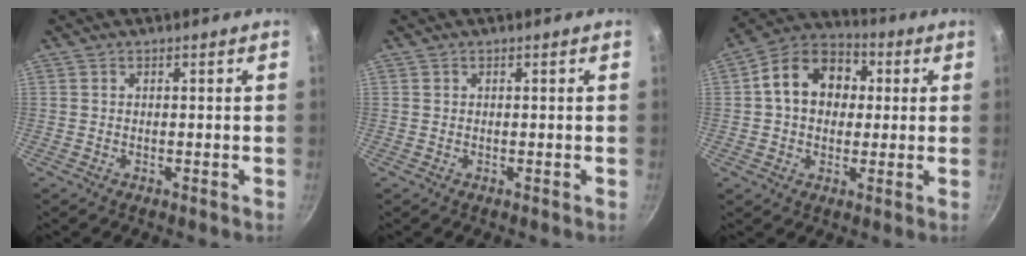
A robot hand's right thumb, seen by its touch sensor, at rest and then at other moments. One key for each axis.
{"total": 0.0}
{"total": 13.6, "fx": 2.0, "fy": 10.5, "fz": 8.3, "tx": -0.104, "ty": 0.027, "tz": 0.014}